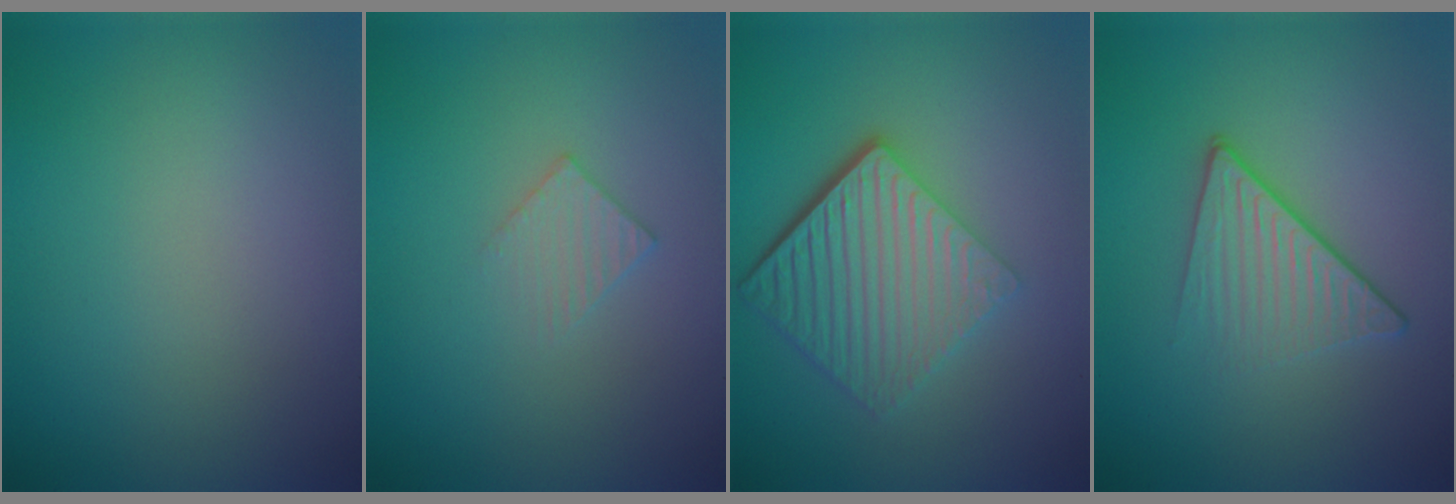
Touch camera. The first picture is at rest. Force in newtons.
{"total": 1.4, "press": 1.4, "slide": 0.2}
{"total": 7.0, "press": 4.5, "slide": 5.3}
{"total": 4.1, "press": 2.8, "slide": 3.1}